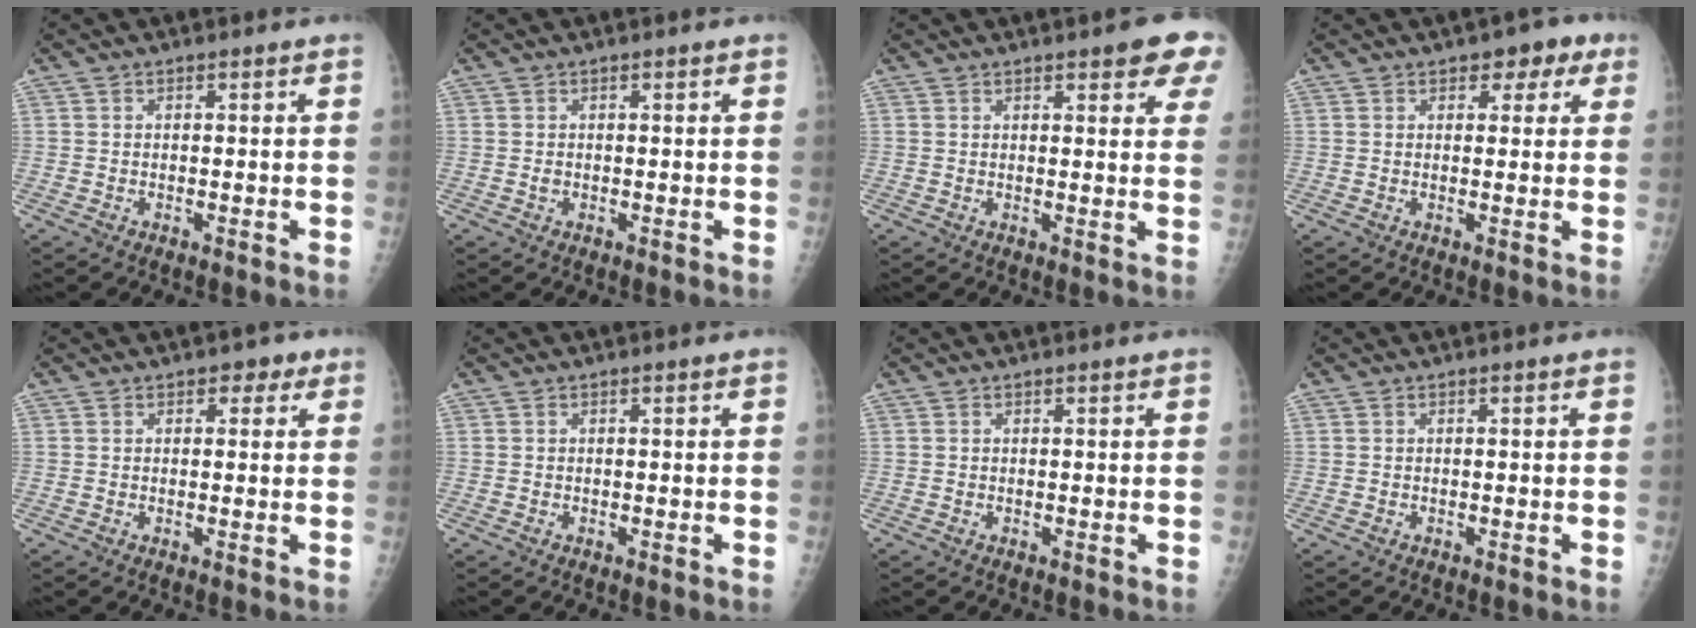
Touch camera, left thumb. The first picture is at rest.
{"total": 0.6, "force": [-0.2, 0.5, 0.2], "torque": [0.000, 0.001, -0.005]}
{"total": 7.9, "force": [4.5, 2.3, 6.0], "torque": [-0.041, -0.011, 0.047]}
{"total": 5.2, "force": [2.6, 3.2, 3.1], "torque": [0.000, -0.003, 0.025]}
{"total": 2.9, "force": [1.4, 2.0, 1.6], "torque": [0.006, 0.000, 0.011]}
{"total": 0.0}
{"total": 0.0}
{"total": 0.0}